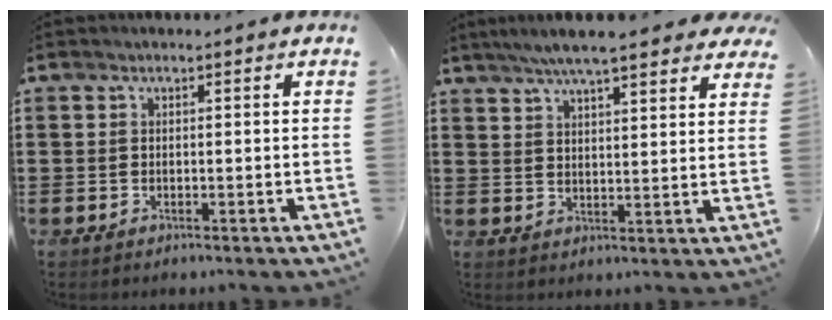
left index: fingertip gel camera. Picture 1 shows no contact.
{"total": 6.4, "force": [5.6, 0.4, 3.0], "torque": [-0.076, -0.012, 0.100]}